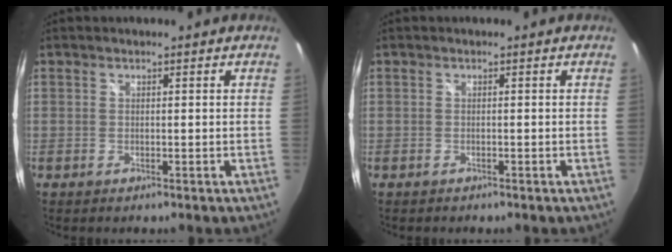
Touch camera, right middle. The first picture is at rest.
{"total": 0.8, "force": [-0.7, 0.3, 0.3], "torque": [-0.009, 0.000, -0.008]}